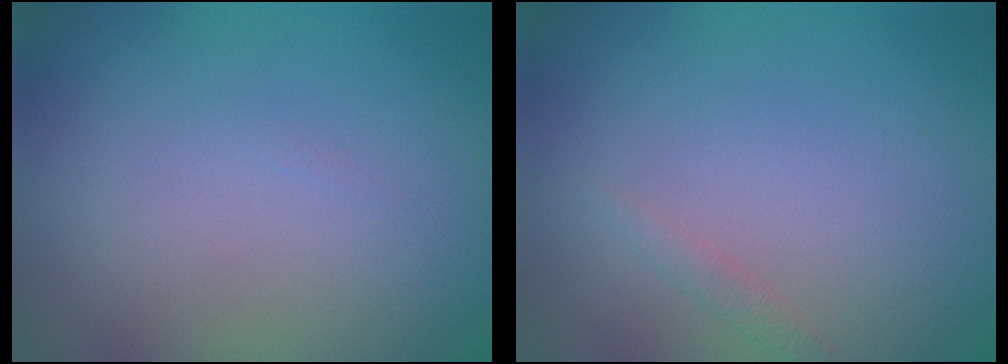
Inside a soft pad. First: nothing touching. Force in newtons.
{"total": 0.7, "press": 0.7, "slide": 0.1}